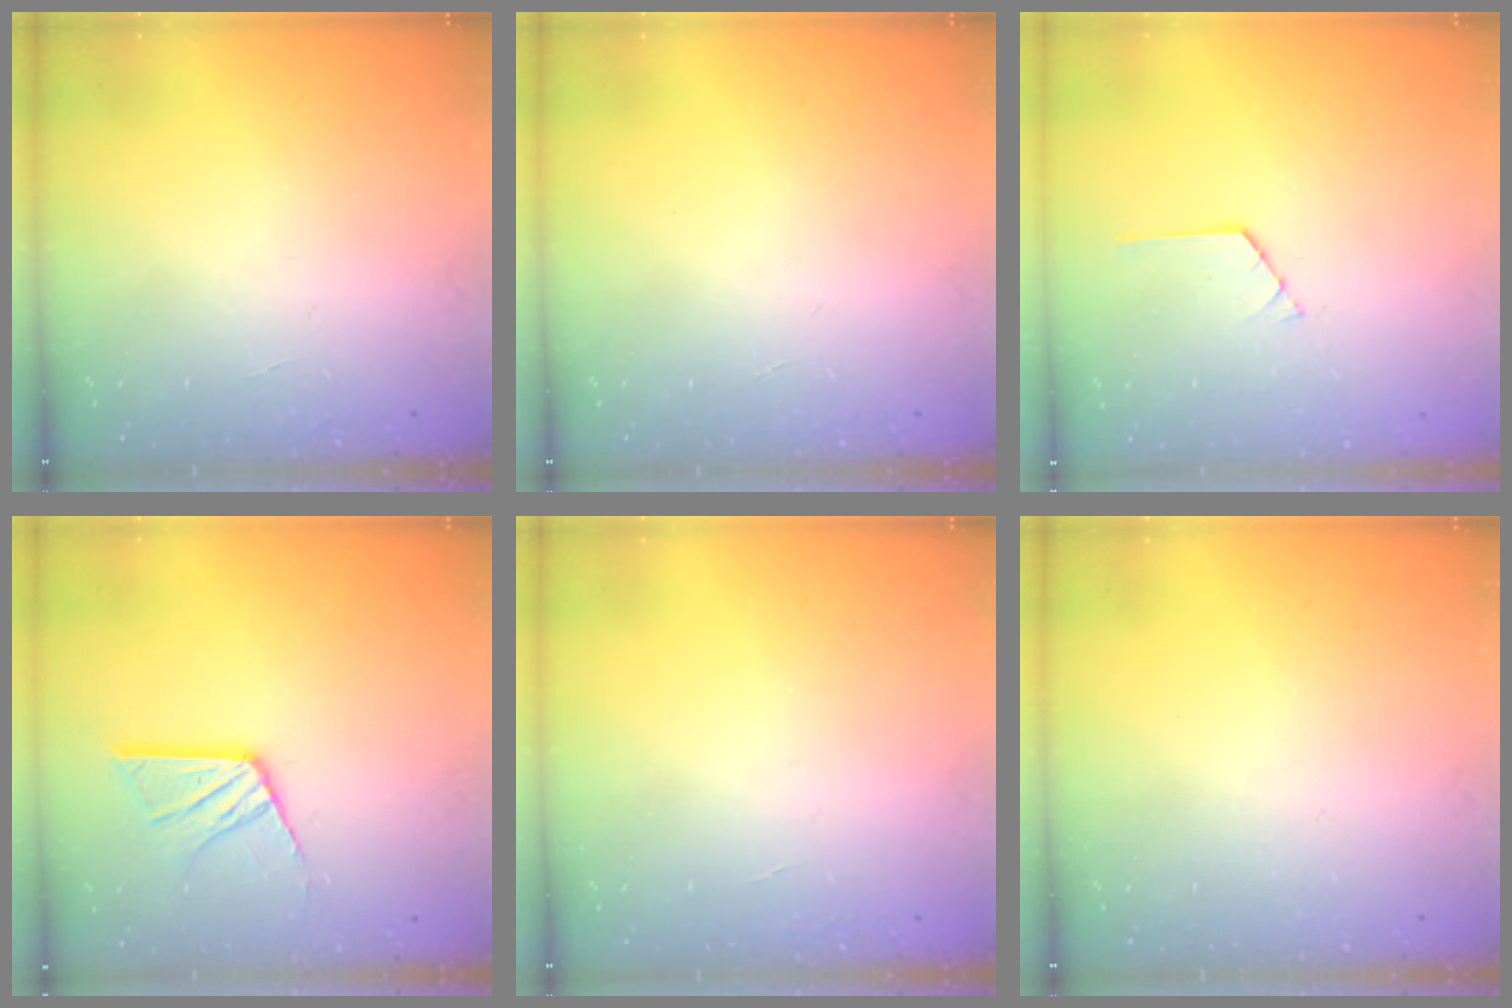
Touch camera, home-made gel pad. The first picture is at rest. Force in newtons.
{"total": 0.0}
{"total": 0.7, "press": 0.7, "slide": 0.1}
{"total": 12.3, "press": 12.3, "slide": 1.4}
{"total": 0.0}
{"total": 0.0}